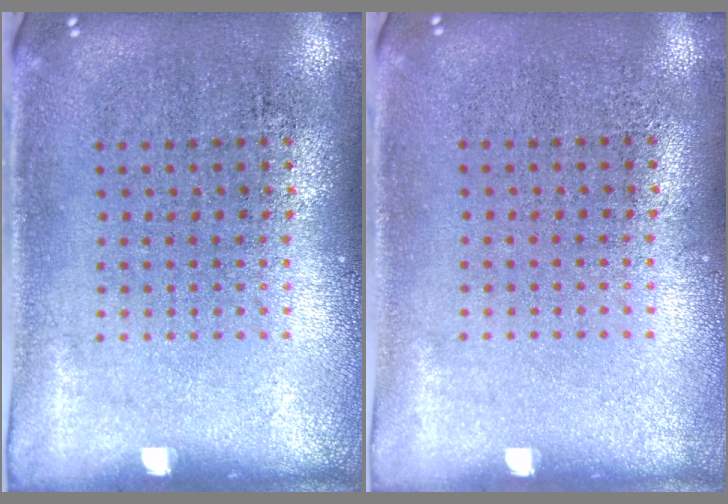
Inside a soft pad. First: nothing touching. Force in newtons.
{"total": 0.0}